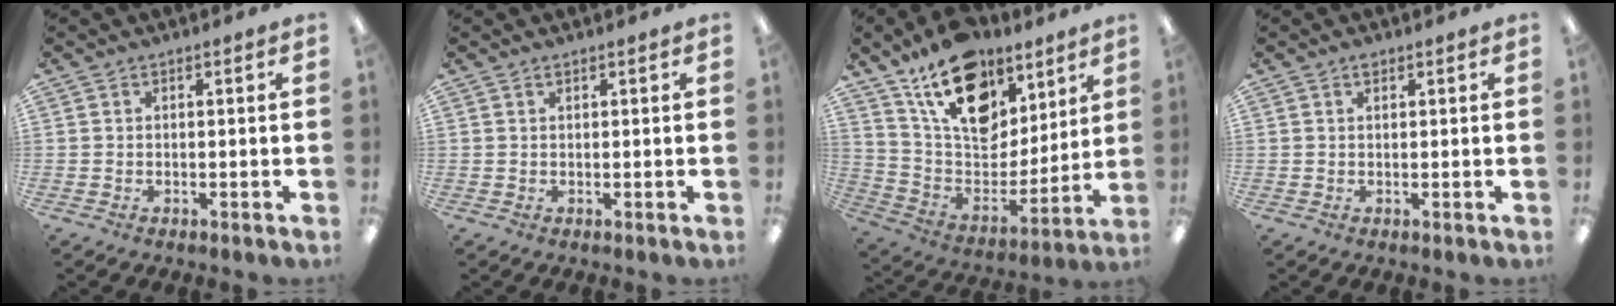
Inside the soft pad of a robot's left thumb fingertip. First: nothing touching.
{"total": 0.8, "force": [0.6, 0.3, 0.4], "torque": [-0.010, 0.003, 0.010]}
{"total": 19.7, "force": [12.9, 11.2, 9.8], "torque": [-0.172, -0.072, 0.232]}
{"total": 1.0, "force": [0.6, 0.5, 0.5], "torque": [-0.012, 0.002, 0.011]}